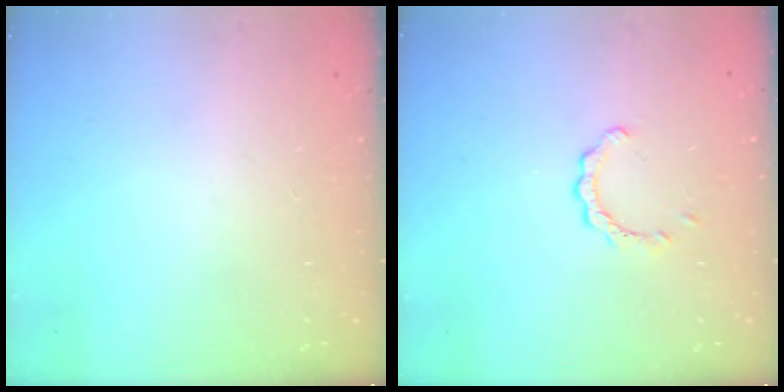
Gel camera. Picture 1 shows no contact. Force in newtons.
{"total": 2.9, "press": 2.9, "slide": 0.3}